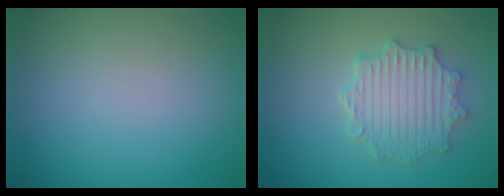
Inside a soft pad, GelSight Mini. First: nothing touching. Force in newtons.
{"total": 4.5, "press": 3.8, "slide": 2.4}